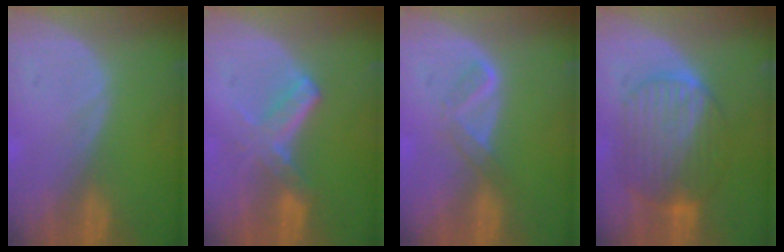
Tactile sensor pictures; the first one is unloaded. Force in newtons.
{"total": 5.8, "press": 5.2, "slide": 2.5}
{"total": 2.8, "press": 2.7, "slide": 0.7}
{"total": 9.2, "press": 9.2, "slide": 0.7}